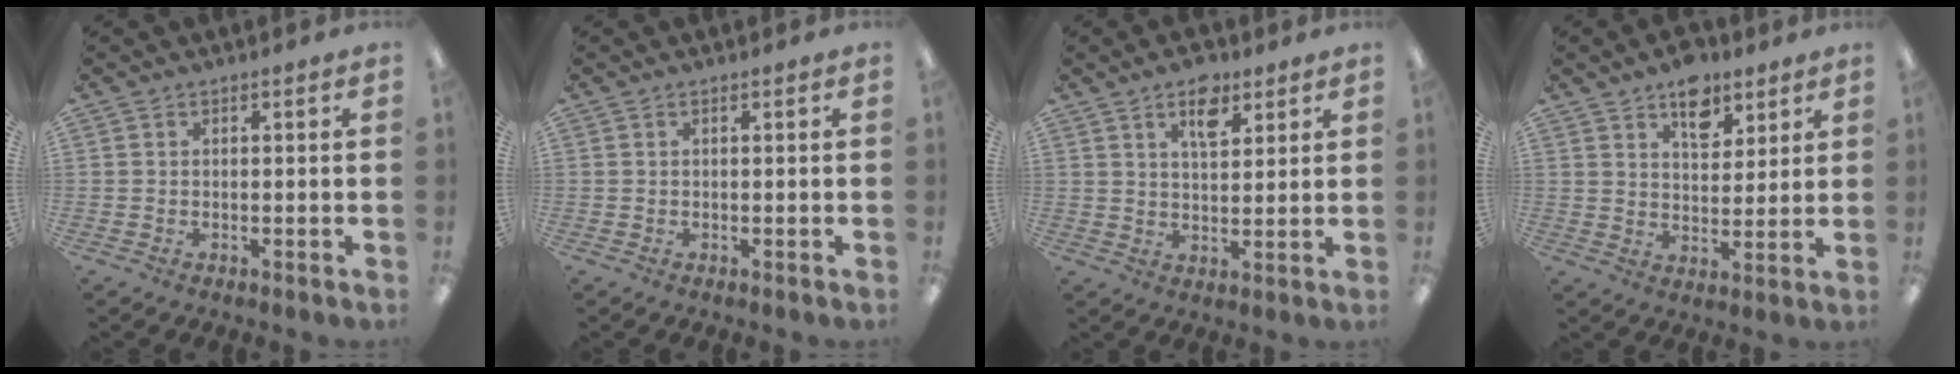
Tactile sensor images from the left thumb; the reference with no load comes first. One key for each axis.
{"total": 0.0}
{"total": 7.3, "fx": 4.6, "fy": 3.4, "fz": 4.5, "tx": -0.060, "ty": -0.018, "tz": 0.076}
{"total": 9.2, "fx": 6.1, "fy": 5.2, "fz": 4.4, "tx": -0.049, "ty": -0.029, "tz": 0.105}